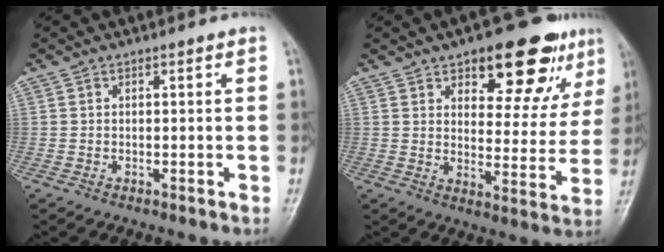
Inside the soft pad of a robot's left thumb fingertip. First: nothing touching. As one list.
[{"total": 17.1, "force": [10.2, 7.7, 11.3], "torque": [-0.087, -0.043, 0.139]}]